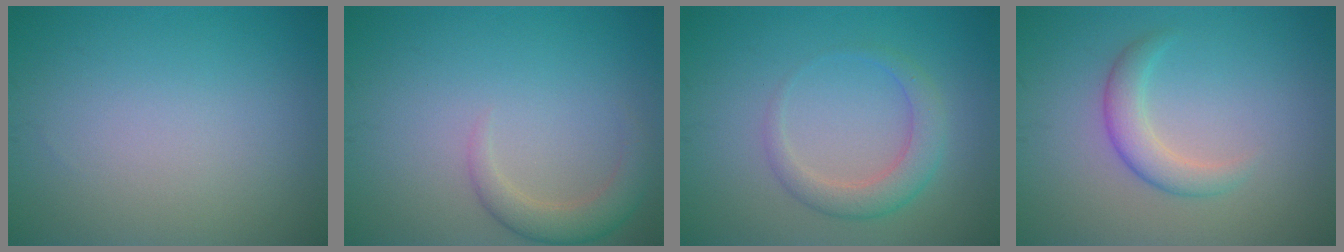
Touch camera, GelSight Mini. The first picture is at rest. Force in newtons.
{"total": 2.8, "press": 2.7, "slide": 0.2}
{"total": 3.0, "press": 3.0, "slide": 0.1}
{"total": 2.5, "press": 2.5, "slide": 0.1}